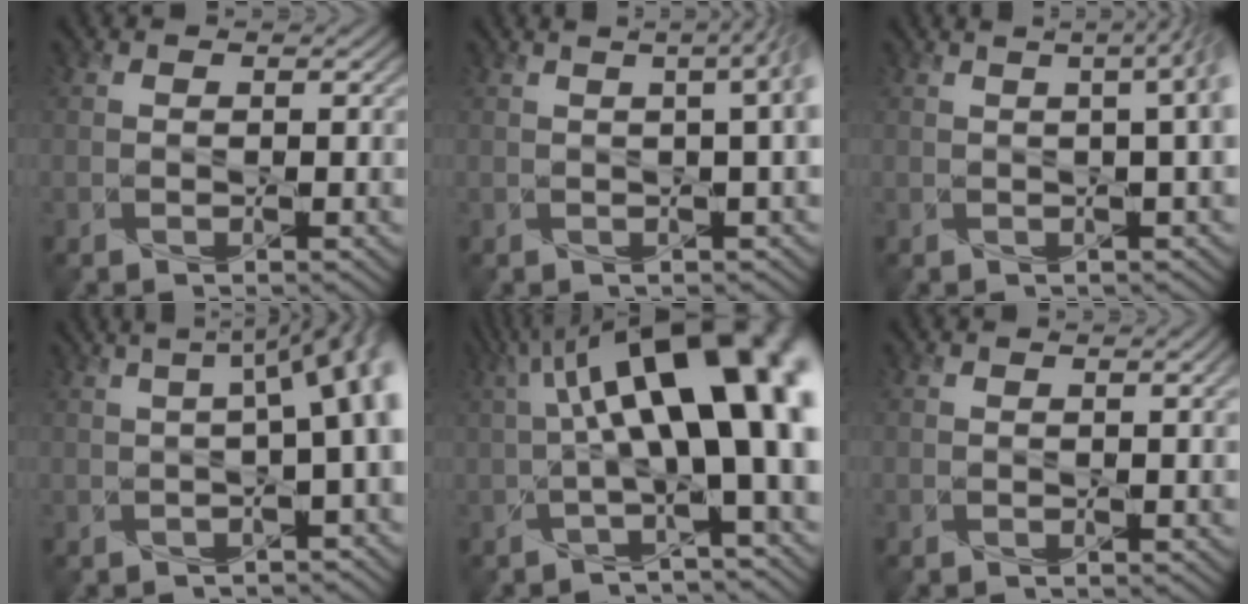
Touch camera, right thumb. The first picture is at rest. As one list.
[{"total": 5.9, "force": [0.7, 1.6, 5.6], "torque": [-0.053, 0.024, -0.005]}, {"total": 6.3, "force": [0.7, 1.8, 6.0], "torque": [-0.062, 0.025, -0.005]}, {"total": 9.3, "force": [0.6, 2.7, 8.8], "torque": [-0.100, 0.023, -0.004]}, {"total": 14.8, "force": [2.3, 4.7, 13.9], "torque": [-0.210, 0.025, 0.032]}, {"total": 1.2, "force": [0.3, 0.2, 1.1], "torque": [-0.020, 0.004, 0.006]}]